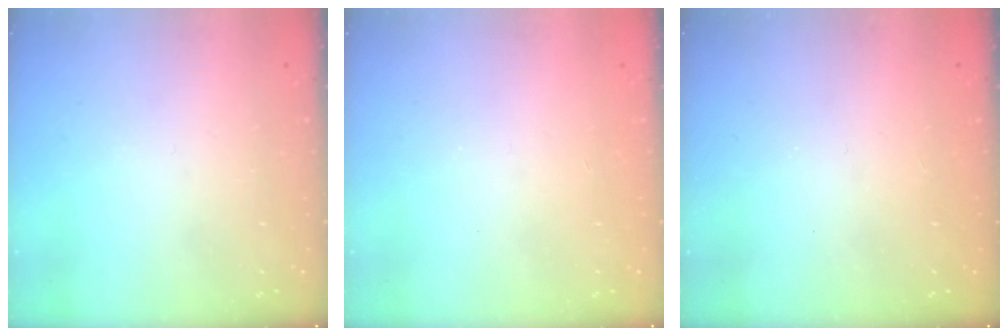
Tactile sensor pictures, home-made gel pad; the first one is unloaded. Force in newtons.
{"total": 0.7, "press": 0.7, "slide": 0.2}
{"total": 0.9, "press": 0.9, "slide": 0.1}